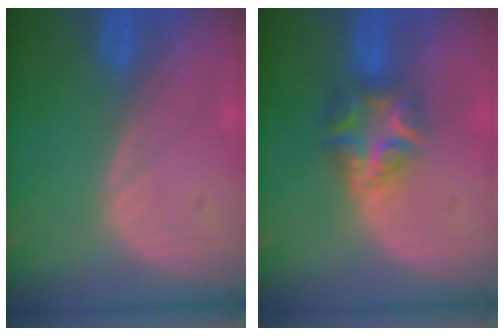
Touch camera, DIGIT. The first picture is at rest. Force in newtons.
{"total": 6.1, "press": 6.1, "slide": 0.9}